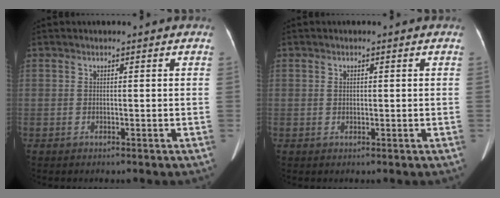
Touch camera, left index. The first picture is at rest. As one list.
[{"total": 1.1, "force": [0.2, 0.7, 0.8], "torque": [-0.020, 0.005, 0.004]}]